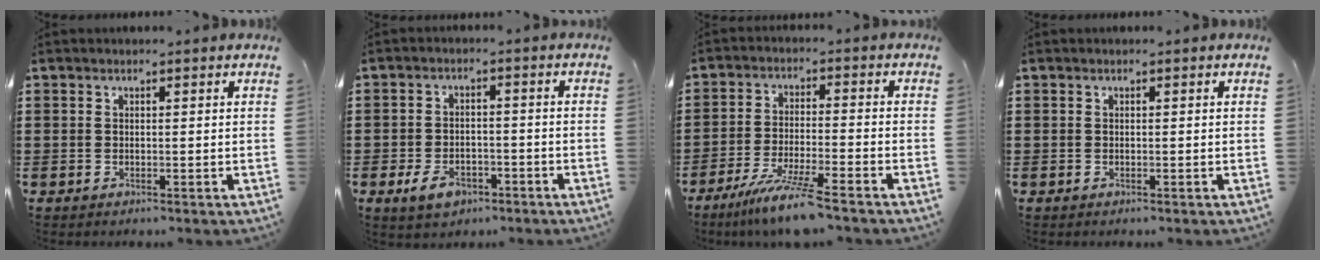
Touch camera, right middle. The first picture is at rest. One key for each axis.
{"total": 4.0, "fx": -2.4, "fy": 2.1, "fz": 2.5, "tx": -0.047, "ty": 0.004, "tz": -0.045}
{"total": 7.8, "fx": -6.3, "fy": -0.4, "fz": 4.6, "tx": -0.093, "ty": -0.018, "tz": -0.118}
{"total": 0.0}